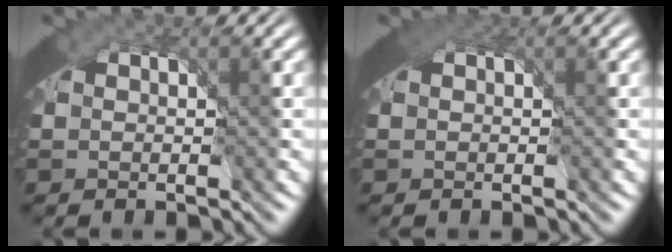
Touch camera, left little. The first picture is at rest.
{"total": 0.0}